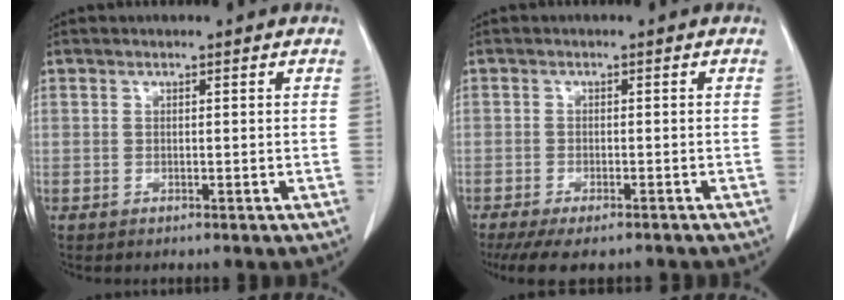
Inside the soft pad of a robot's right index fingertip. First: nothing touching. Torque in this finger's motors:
{"motor_torque": [1.10, -1.04, 0.41, 0.08]}